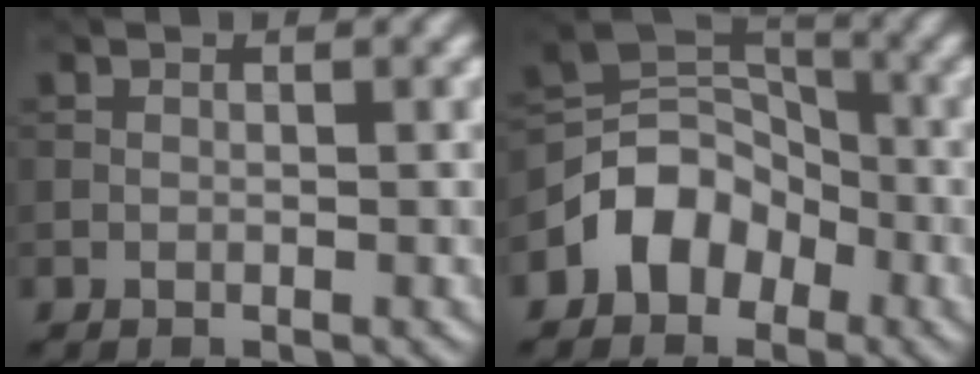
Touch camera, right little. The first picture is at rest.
{"total": 5.4, "force": [-2.8, 4.0, 2.2], "torque": [-0.021, 0.007, -0.060]}